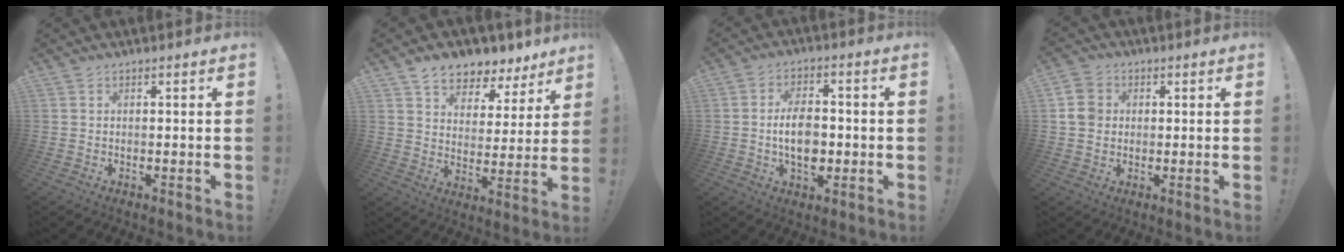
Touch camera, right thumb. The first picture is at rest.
{"total": 8.9, "force": [7.3, 4.5, 2.6], "torque": [-0.043, -0.058, 0.136]}
{"total": 10.0, "force": [-1.2, 6.4, 7.7], "torque": [-0.133, 0.001, -0.021]}
{"total": 6.7, "force": [0.7, 5.9, 3.2], "torque": [-0.057, 0.012, 0.017]}